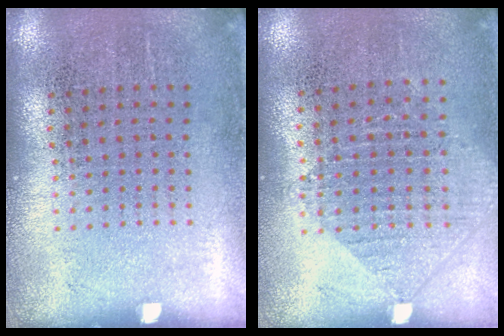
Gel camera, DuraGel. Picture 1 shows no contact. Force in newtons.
{"total": 1.0, "press": 0.9, "slide": 0.2}